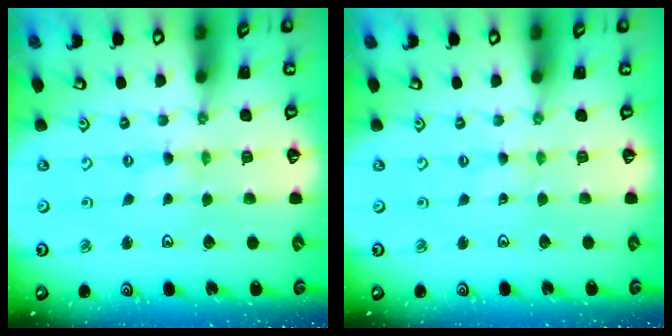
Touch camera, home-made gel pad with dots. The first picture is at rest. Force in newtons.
{"total": 0.0}